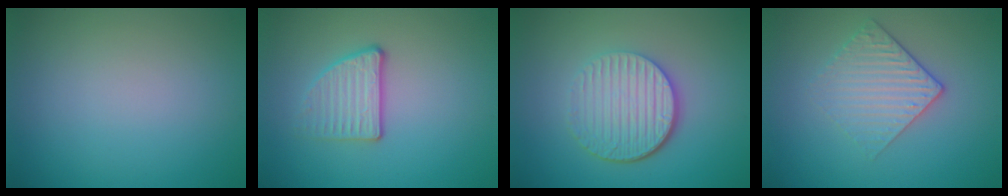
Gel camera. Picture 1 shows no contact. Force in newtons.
{"total": 2.8, "press": 2.3, "slide": 1.5}
{"total": 5.3, "press": 3.8, "slide": 3.6}
{"total": 3.0, "press": 2.6, "slide": 1.6}